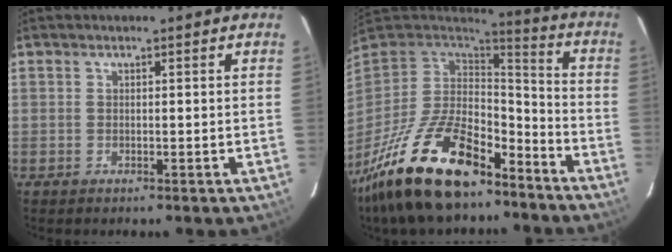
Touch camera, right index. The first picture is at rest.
{"total": 24.8, "force": [-16.5, 10.7, 15.0], "torque": [-0.303, -0.019, -0.272]}